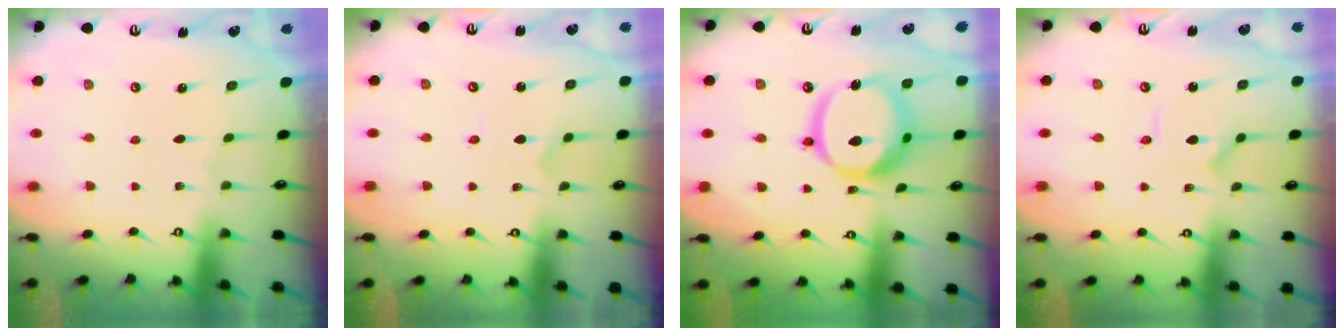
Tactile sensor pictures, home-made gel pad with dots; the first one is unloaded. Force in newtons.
{"total": 0.8, "press": 0.8, "slide": 0.1}
{"total": 17.4, "press": 17.3, "slide": 2.0}
{"total": 1.5, "press": 1.5, "slide": 0.0}